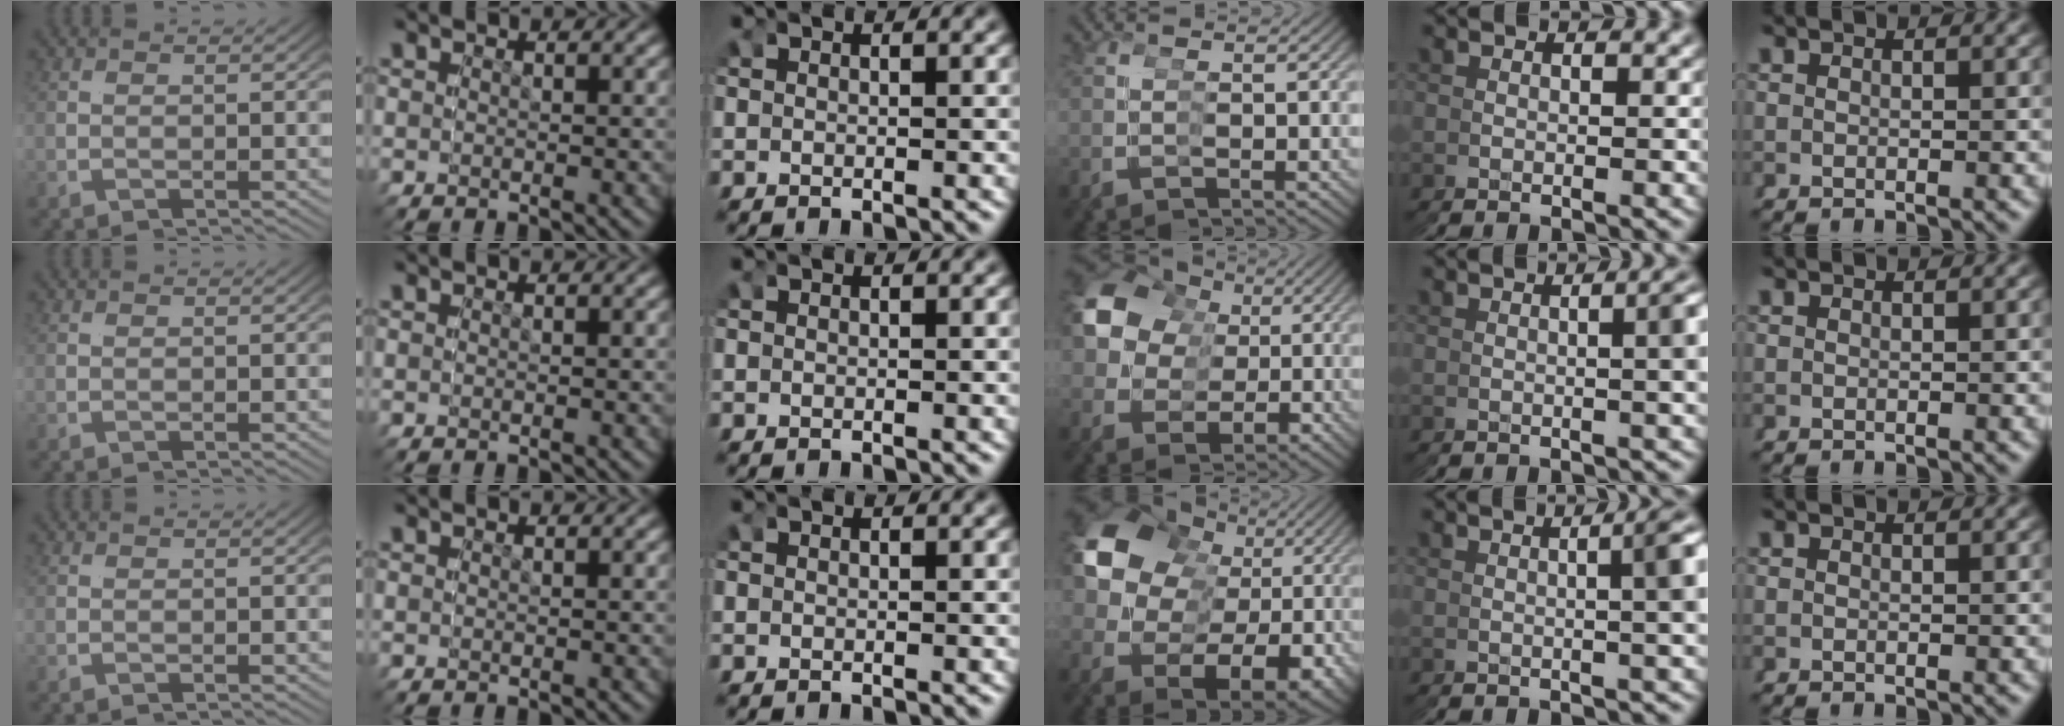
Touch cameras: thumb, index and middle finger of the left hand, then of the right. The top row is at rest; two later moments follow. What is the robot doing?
{"motion": "grasp_and_lifting", "object": "glue stick"}